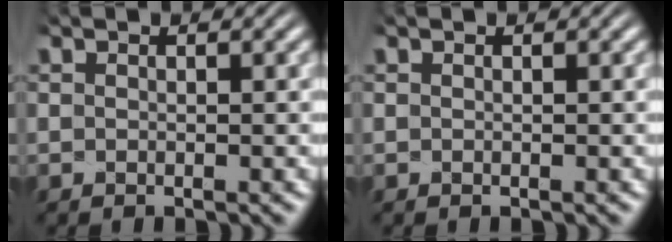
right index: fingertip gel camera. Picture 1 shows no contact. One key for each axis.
{"total": 0.0}